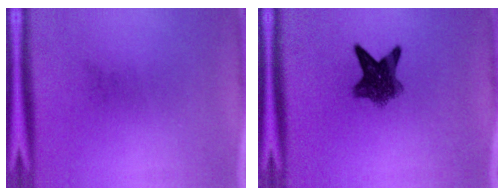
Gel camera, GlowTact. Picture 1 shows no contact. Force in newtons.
{"total": 7.2}